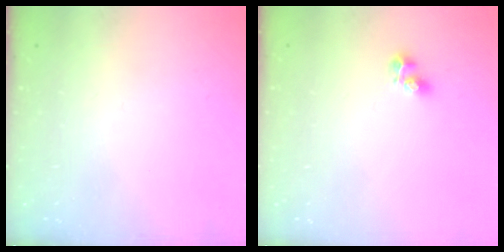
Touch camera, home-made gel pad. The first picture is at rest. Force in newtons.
{"total": 5.0, "press": 4.9, "slide": 1.2}